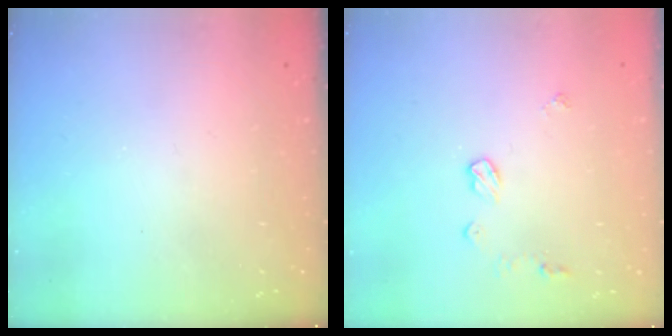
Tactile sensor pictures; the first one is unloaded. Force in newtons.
{"total": 7.1, "press": 7.1, "slide": 0.2}